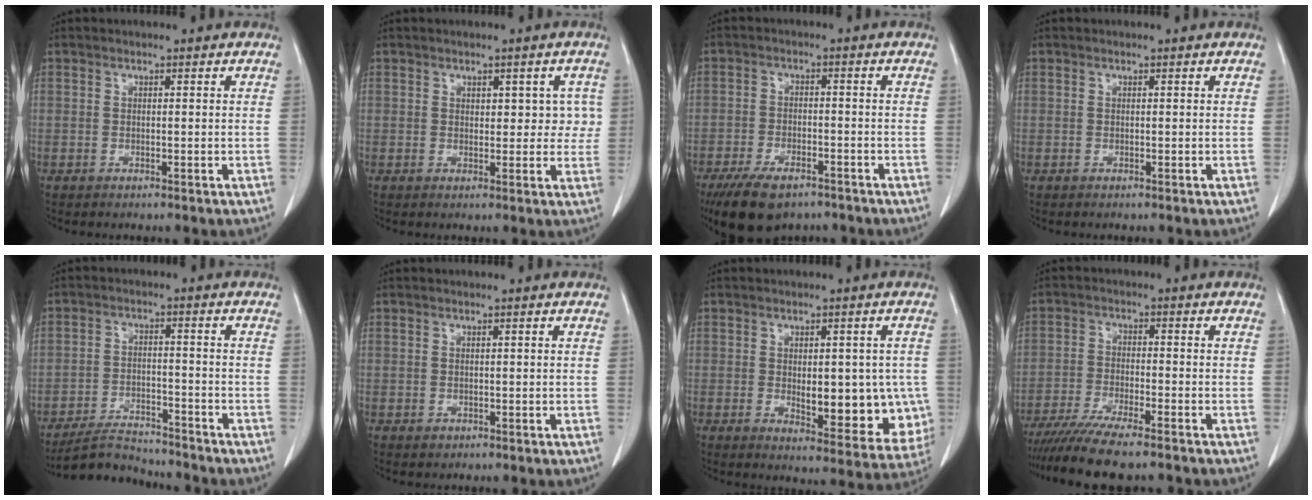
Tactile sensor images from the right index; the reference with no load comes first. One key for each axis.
{"total": 4.1, "fx": 1.1, "fy": 2.5, "fz": 3.0, "tx": -0.020, "ty": 0.010, "tz": 0.014}
{"total": 9.5, "fx": -6.9, "fy": 3.9, "fz": 5.2, "tx": -0.090, "ty": -0.009, "tz": -0.112}
{"total": 0.0}
{"total": 7.2, "fx": -7.1, "fy": 1.4, "fz": 0.6, "tx": -0.010, "ty": -0.005, "tz": -0.123}
{"total": 0.7, "fx": -0.2, "fy": 0.6, "fz": 0.2, "tx": -0.002, "ty": 0.002, "tz": -0.001}
{"total": 13.2, "fx": -1.7, "fy": 6.0, "fz": 11.6, "tx": -0.135, "ty": 0.001, "tz": -0.004}
{"total": 10.7, "fx": -9.1, "fy": 0.5, "fz": 5.6, "tx": -0.085, "ty": -0.024, "tz": -0.146}